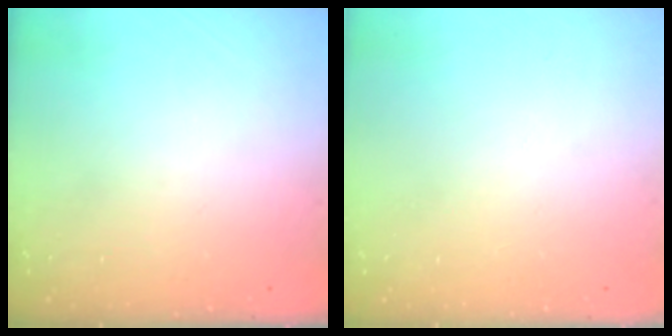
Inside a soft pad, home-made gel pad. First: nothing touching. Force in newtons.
{"total": 0.0}